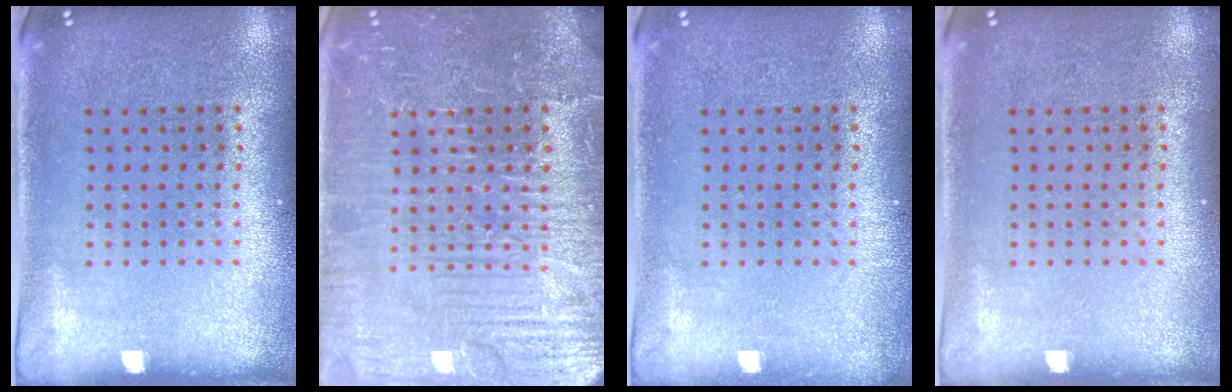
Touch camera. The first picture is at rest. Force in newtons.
{"total": 5.2, "press": 5.1, "slide": 0.6}
{"total": 0.5, "press": 0.5, "slide": 0.1}
{"total": 0.0}